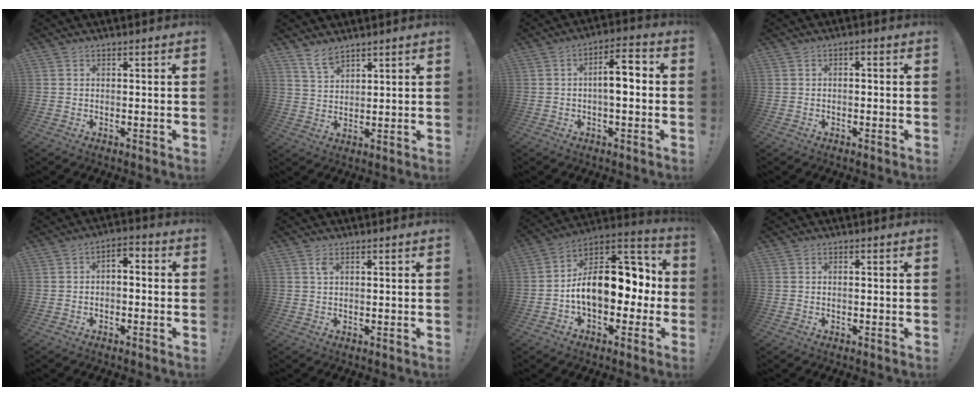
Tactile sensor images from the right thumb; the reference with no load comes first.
{"total": 5.1, "force": [4.3, 1.7, 2.1], "torque": [-0.040, -0.025, 0.079]}
{"total": 9.2, "force": [-0.6, 3.5, 8.4], "torque": [-0.125, 0.009, -0.014]}
{"total": 1.4, "force": [-1.2, 0.4, 0.7], "torque": [-0.014, 0.006, -0.021]}
{"total": 3.7, "force": [-2.4, 1.9, 2.1], "torque": [-0.027, 0.010, -0.045]}
{"total": 1.8, "force": [0.8, 0.6, 1.5], "torque": [-0.025, 0.000, 0.012]}
{"total": 19.8, "force": [-1.3, 12.4, 15.4], "torque": [-0.230, 0.015, -0.011]}
{"total": 0.6, "force": [-0.4, 0.0, 0.4], "torque": [-0.013, 0.001, -0.007]}